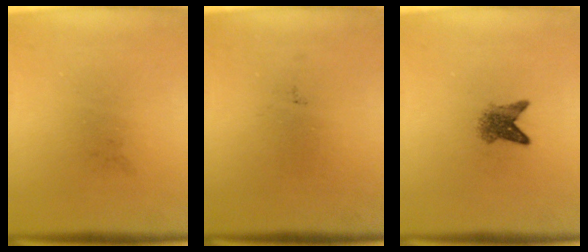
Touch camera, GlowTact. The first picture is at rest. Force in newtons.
{"total": 0.0}
{"total": 3.2}